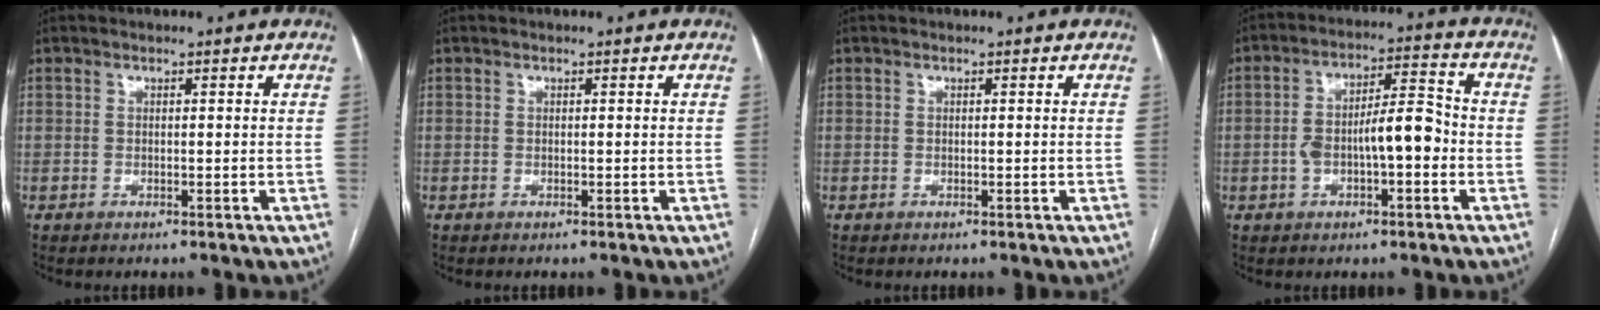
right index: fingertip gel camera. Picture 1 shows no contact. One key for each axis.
{"total": 0.0}
{"total": 0.0}
{"total": 9.2, "fx": -1.6, "fy": 2.9, "fz": 8.6, "tx": -0.159, "ty": 0.029, "tz": -0.024}